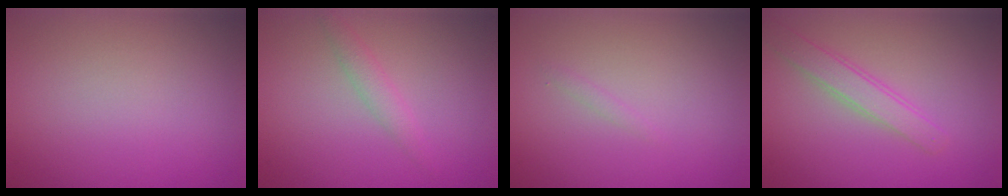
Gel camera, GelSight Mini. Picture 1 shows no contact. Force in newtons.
{"total": 1.5, "press": 1.5, "slide": 0.1}
{"total": 0.6, "press": 0.6, "slide": 0.0}
{"total": 2.5, "press": 2.5, "slide": 0.1}